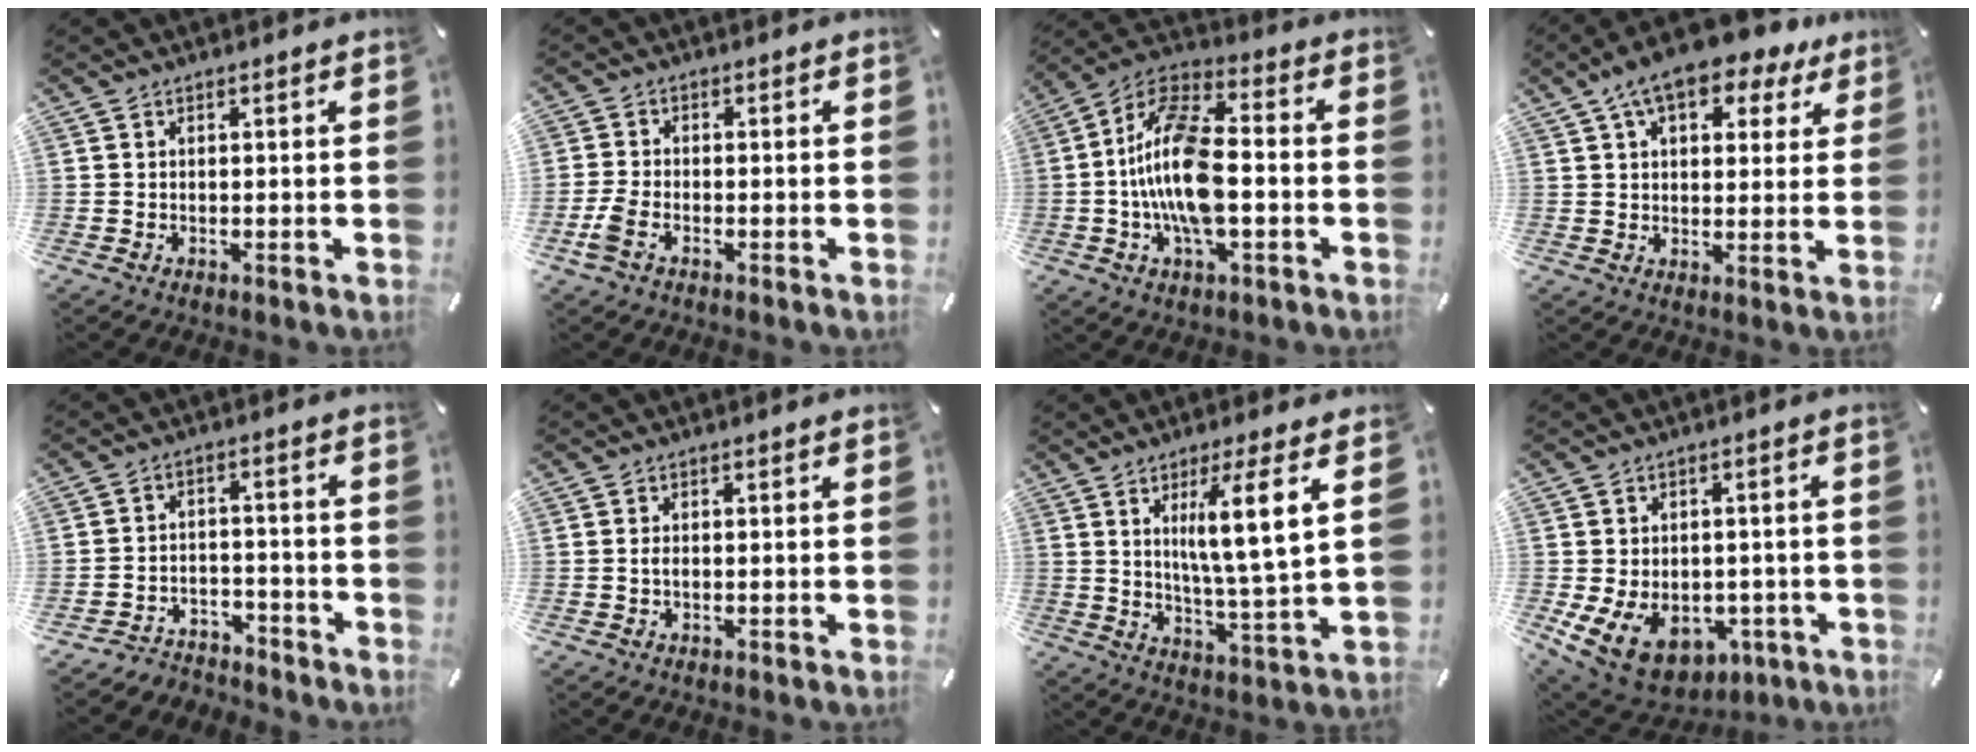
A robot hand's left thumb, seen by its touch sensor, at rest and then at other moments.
{"total": 4.0, "force": [-1.9, 2.6, 2.5], "torque": [-0.067, 0.002, -0.040]}
{"total": 16.5, "force": [-2.5, 7.7, 14.4], "torque": [-0.301, 0.005, -0.046]}
{"total": 11.5, "force": [7.3, 5.6, 6.9], "torque": [-0.112, -0.023, 0.127]}
{"total": 4.3, "force": [-3.6, 2.2, 0.5], "torque": [-0.010, 0.014, -0.074]}
{"total": 0.9, "force": [-0.3, 0.5, 0.8], "torque": [-0.015, 0.000, -0.005]}
{"total": 11.0, "force": [4.2, 0.3, 10.2], "torque": [-0.179, -0.010, 0.061]}
{"total": 11.8, "force": [-4.6, 8.8, 6.3], "torque": [-0.116, 0.024, -0.072]}